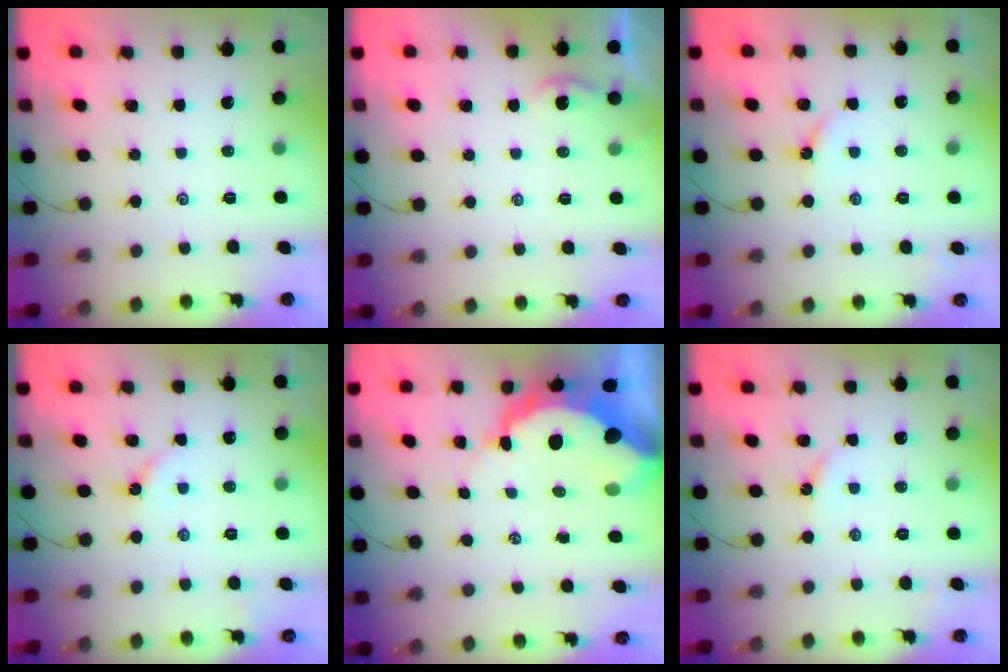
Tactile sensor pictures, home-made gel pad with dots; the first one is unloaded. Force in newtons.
{"total": 0.6, "press": 0.6, "slide": 0.2}
{"total": 2.6, "press": 2.6, "slide": 0.4}
{"total": 3.0, "press": 3.0, "slide": 0.4}
{"total": 14.0, "press": 14.0, "slide": 1.2}
{"total": 2.8, "press": 2.7, "slide": 0.4}